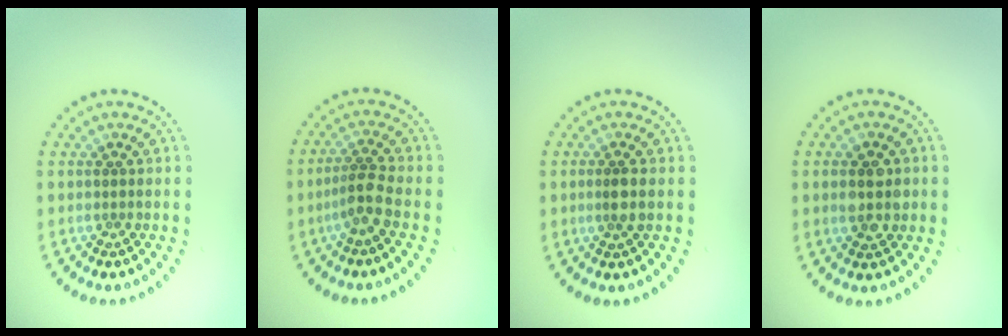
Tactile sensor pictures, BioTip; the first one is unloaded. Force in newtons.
{"total": 2.4, "press": 1.8, "slide": 1.5}
{"total": 1.7, "press": 1.5, "slide": 0.8}
{"total": 2.8, "press": 2.8, "slide": 0.2}